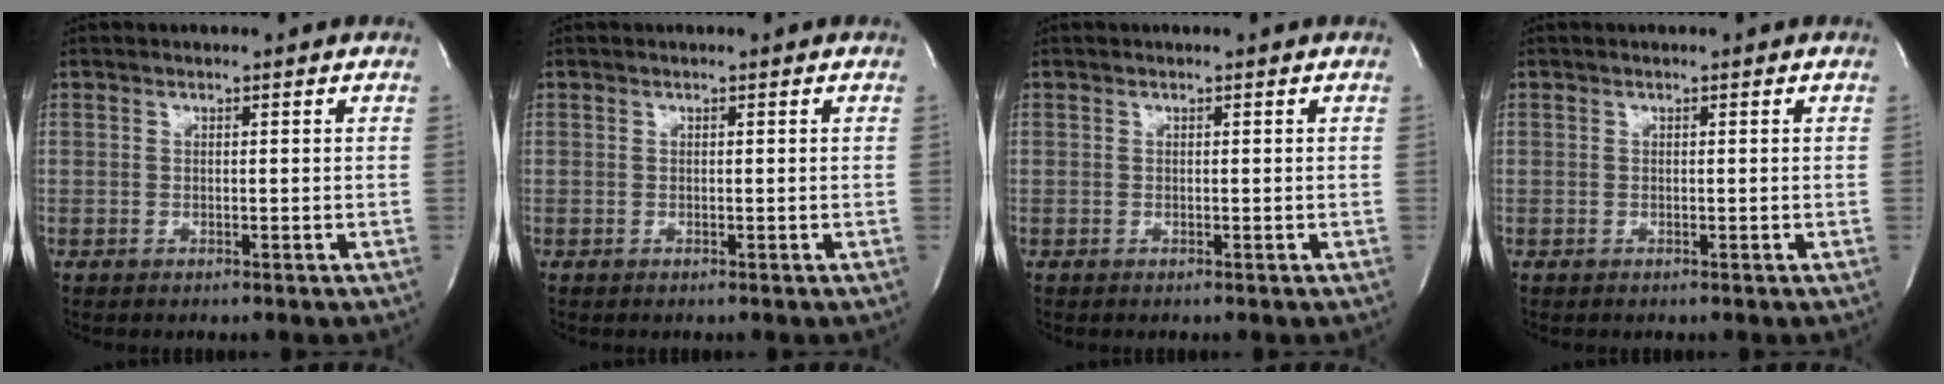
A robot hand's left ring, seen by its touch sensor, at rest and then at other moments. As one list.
[{"total": 0.0}, {"total": 0.0}, {"total": 0.0}]